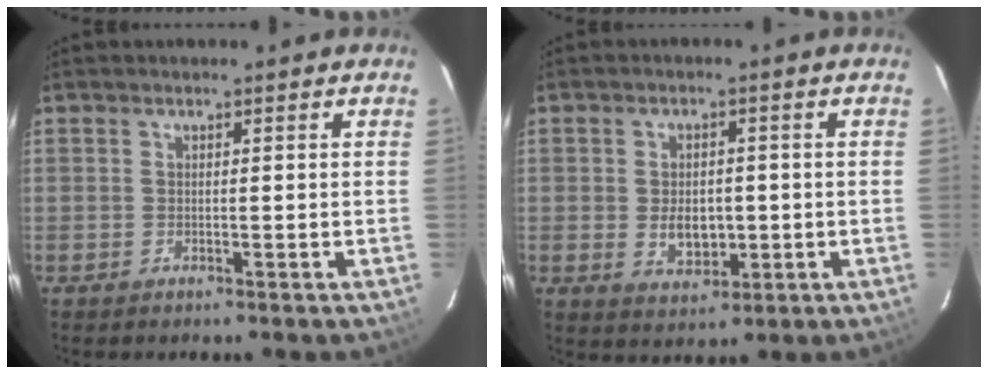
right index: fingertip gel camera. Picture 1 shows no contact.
{"total": 5.8, "force": [-0.7, 4.0, 4.1], "torque": [-0.077, -0.001, -0.004]}